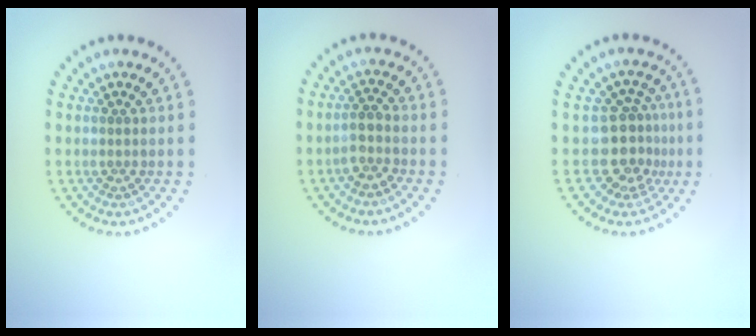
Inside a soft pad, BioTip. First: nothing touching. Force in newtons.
{"total": 1.8, "press": 1.6, "slide": 0.9}
{"total": 3.5, "press": 2.6, "slide": 2.4}